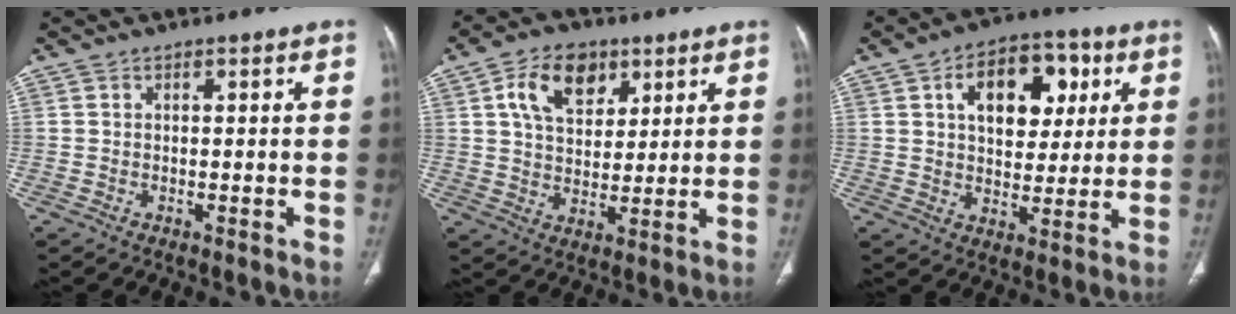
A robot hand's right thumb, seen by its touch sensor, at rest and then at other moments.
{"total": 11.1, "force": [4.7, 7.4, 6.8], "torque": [-0.092, -0.011, 0.082]}
{"total": 14.5, "force": [4.8, 9.1, 10.3], "torque": [-0.109, 0.001, 0.074]}